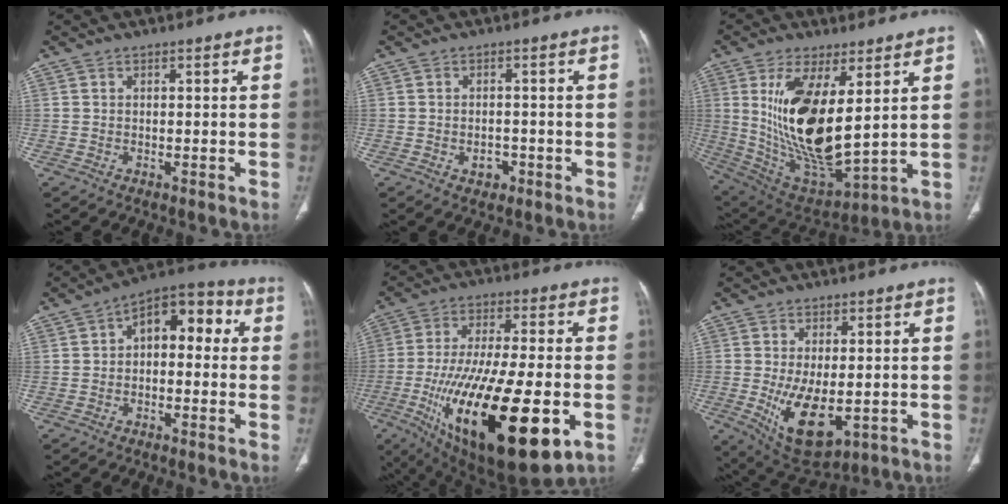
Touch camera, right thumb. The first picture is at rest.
{"total": 2.7, "force": [-1.1, 2.0, 1.5], "torque": [-0.011, 0.006, -0.010]}
{"total": 20.1, "force": [4.4, 8.1, 17.9], "torque": [-0.330, -0.035, 0.105]}
{"total": 11.6, "force": [1.2, 7.0, 9.2], "torque": [-0.086, 0.044, 0.001]}
{"total": 30.6, "force": [-8.9, 10.6, 27.2], "torque": [-0.486, -0.025, -0.126]}
{"total": 11.2, "force": [-2.2, 5.6, 9.4], "torque": [-0.154, -0.019, -0.015]}